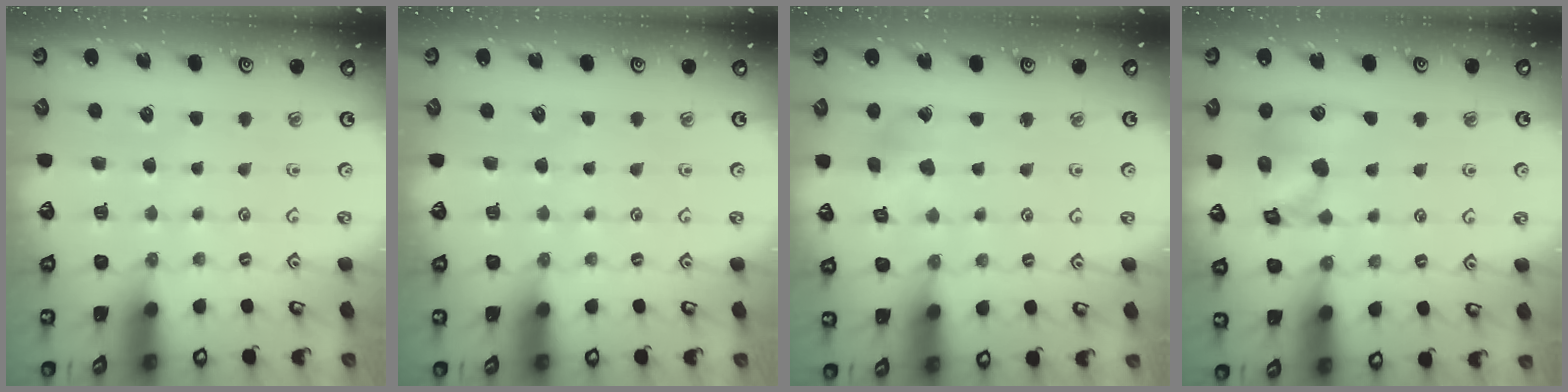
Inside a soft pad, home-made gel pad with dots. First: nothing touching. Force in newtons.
{"total": 0.0}
{"total": 3.3, "press": 3.3, "slide": 0.5}
{"total": 12.6, "press": 12.4, "slide": 1.9}